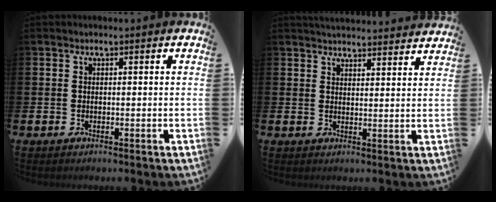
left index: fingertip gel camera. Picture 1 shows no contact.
{"total": 3.9, "force": [3.9, 0.1, 0.1], "torque": [-0.006, -0.025, 0.071]}